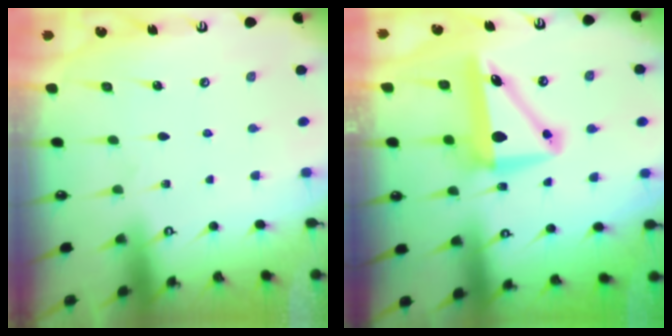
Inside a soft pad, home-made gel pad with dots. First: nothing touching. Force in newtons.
{"total": 10.2, "press": 9.9, "slide": 2.4}